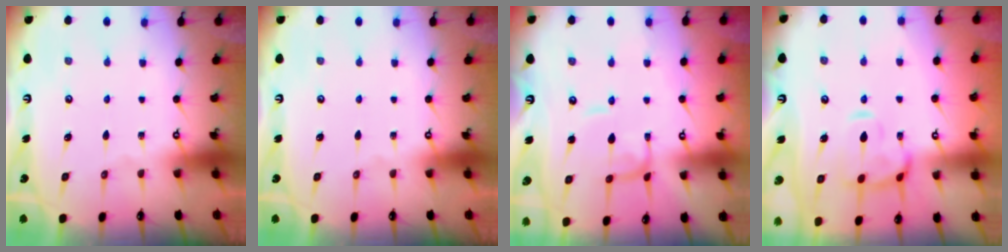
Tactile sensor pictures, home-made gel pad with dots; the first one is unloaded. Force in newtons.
{"total": 0.0}
{"total": 0.9, "press": 0.9, "slide": 0.2}
{"total": 5.2, "press": 5.0, "slide": 1.3}